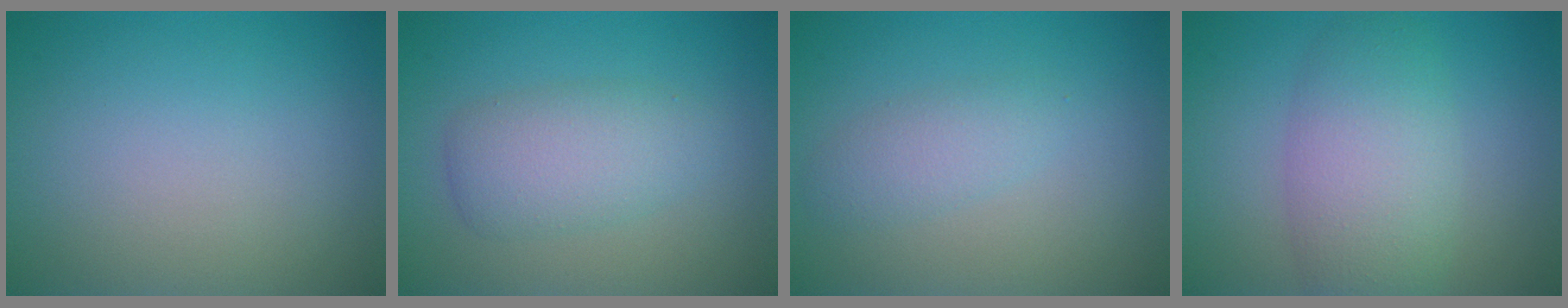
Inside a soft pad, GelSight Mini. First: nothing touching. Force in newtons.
{"total": 3.8, "press": 3.8, "slide": 0.1}
{"total": 2.0, "press": 2.0, "slide": 0.1}
{"total": 5.8, "press": 5.8, "slide": 0.3}